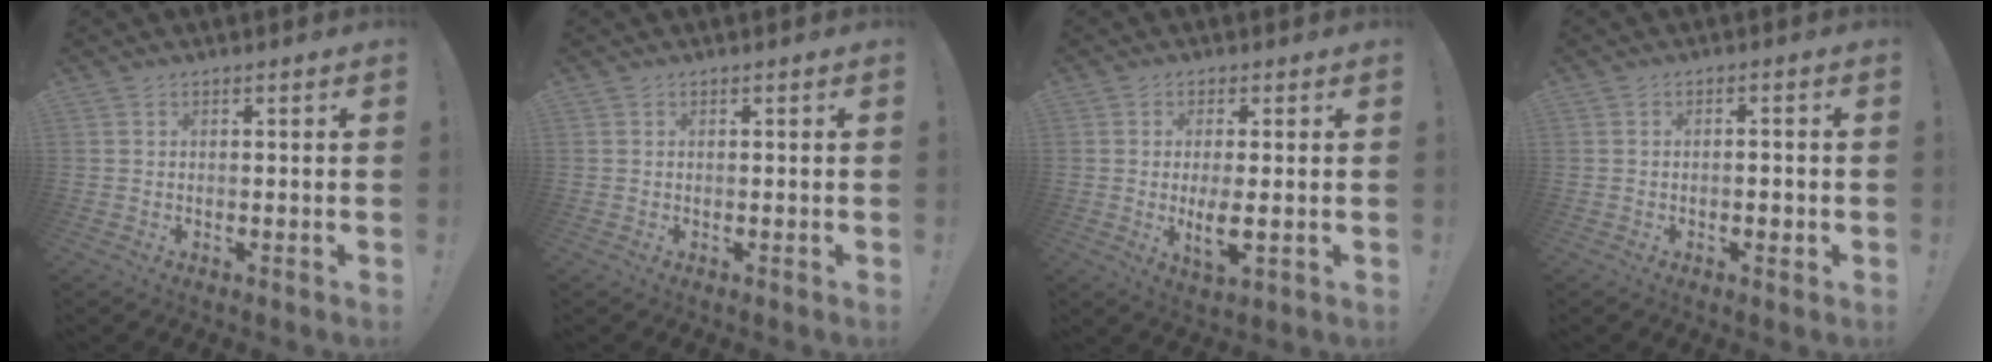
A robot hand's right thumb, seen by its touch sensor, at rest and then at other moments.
{"total": 0.0}
{"total": 6.3, "force": [-0.3, 1.8, 6.0], "torque": [-0.104, -0.019, -0.007]}
{"total": 2.4, "force": [-0.9, 1.0, 2.0], "torque": [-0.016, 0.000, -0.018]}